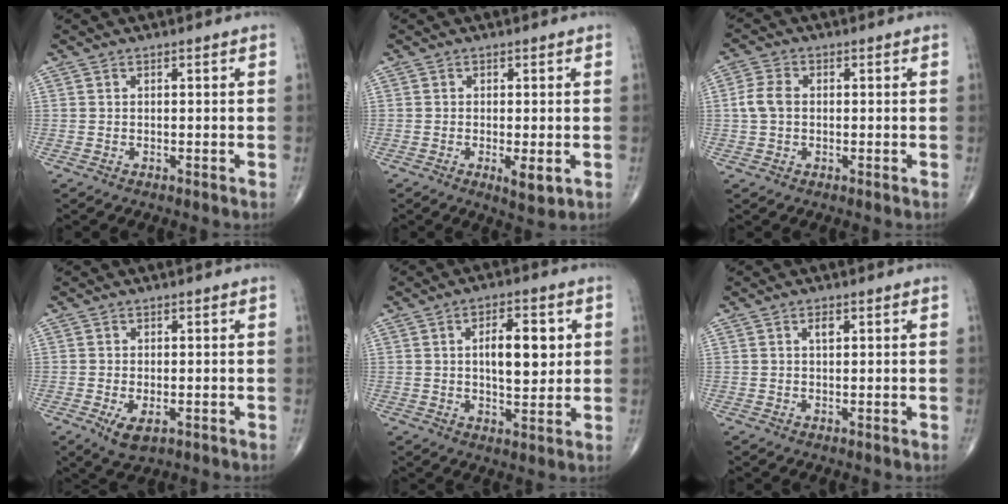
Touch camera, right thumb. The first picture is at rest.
{"total": 3.5, "force": [-0.9, 1.1, 3.2], "torque": [-0.051, -0.011, -0.014]}
{"total": 4.4, "force": [0.1, 3.1, 3.0], "torque": [-0.068, 0.010, -0.004]}
{"total": 4.0, "force": [-1.4, 1.9, 3.2], "torque": [-0.056, -0.009, -0.019]}
{"total": 9.4, "force": [1.8, 4.2, 8.2], "torque": [-0.107, -0.004, 0.029]}
{"total": 1.5, "force": [0.6, 0.7, 1.2], "torque": [-0.018, 0.000, 0.010]}